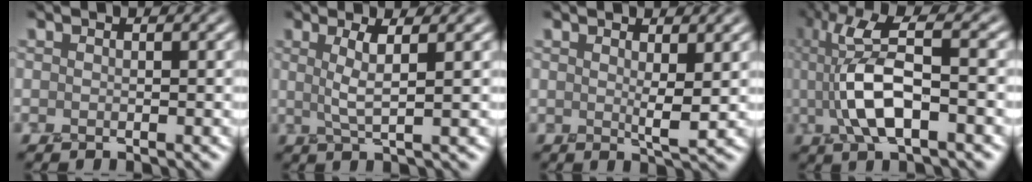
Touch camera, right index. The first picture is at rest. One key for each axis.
{"total": 3.0, "fx": 0.9, "fy": 0.6, "fz": 2.9, "tx": -0.050, "ty": -0.001, "tz": 0.016}
{"total": 2.2, "fx": 0.9, "fy": 0.5, "fz": 2.0, "tx": -0.035, "ty": -0.008, "tz": 0.016}
{"total": 8.1, "fx": 0.2, "fy": 2.7, "fz": 7.6, "tx": -0.155, "ty": 0.006, "tz": 0.002}